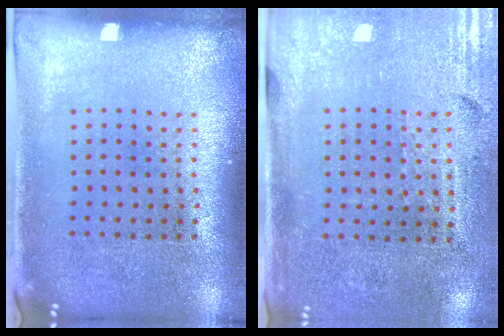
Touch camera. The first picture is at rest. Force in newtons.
{"total": 3.5, "press": 3.0, "slide": 1.7}